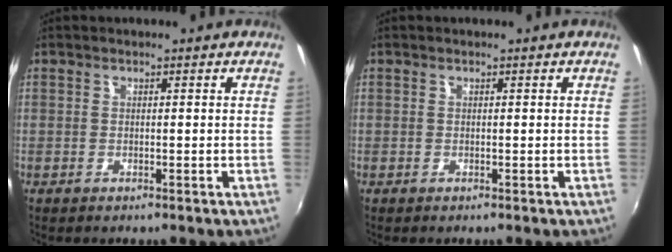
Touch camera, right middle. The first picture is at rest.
{"total": 0.0}